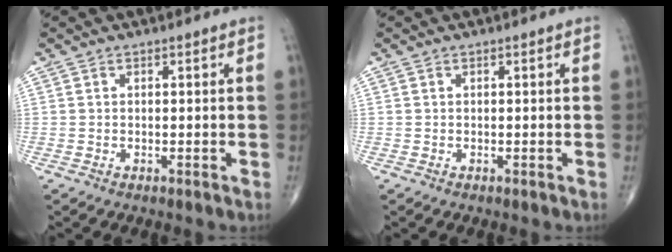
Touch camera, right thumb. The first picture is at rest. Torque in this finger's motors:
{"motor_torque": [-0.34, 0.34, -0.22, -0.02, 0.00]}